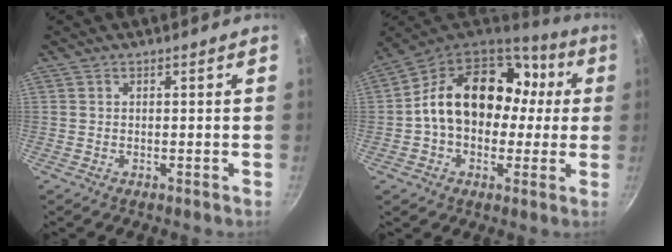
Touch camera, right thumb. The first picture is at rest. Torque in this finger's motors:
{"motor_torque": [1.91, 3.10, 1.76, -0.61, 0.20]}